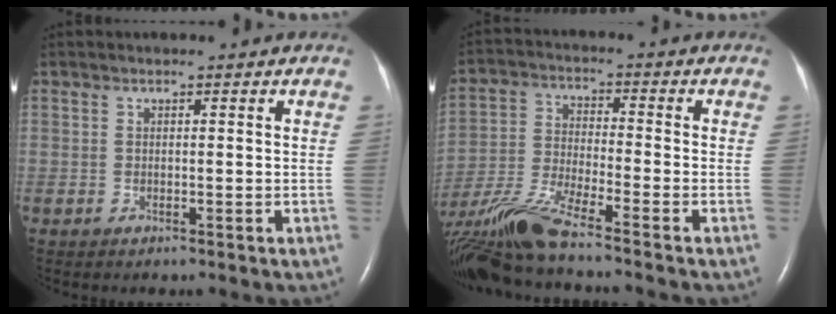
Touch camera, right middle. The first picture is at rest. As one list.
[{"total": 12.8, "force": [-10.8, -0.6, 6.9], "torque": [-0.152, -0.020, -0.208]}]